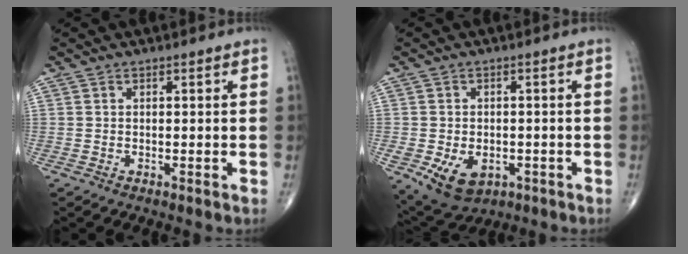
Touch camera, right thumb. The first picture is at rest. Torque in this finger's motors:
{"motor_torque": [2.95, 2.06, 0.18, -0.36, 0.07]}